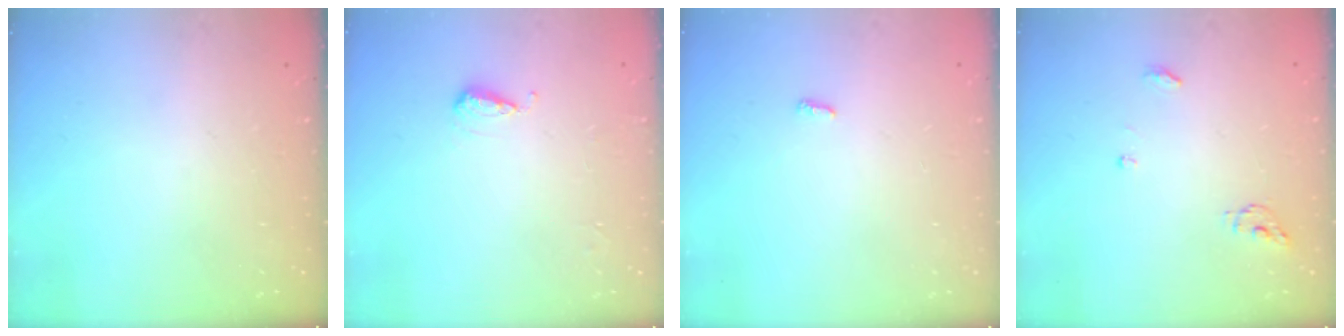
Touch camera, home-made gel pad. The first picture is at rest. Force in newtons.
{"total": 5.2, "press": 5.1, "slide": 0.9}
{"total": 3.4, "press": 3.3, "slide": 0.6}
{"total": 4.6, "press": 4.6, "slide": 0.3}